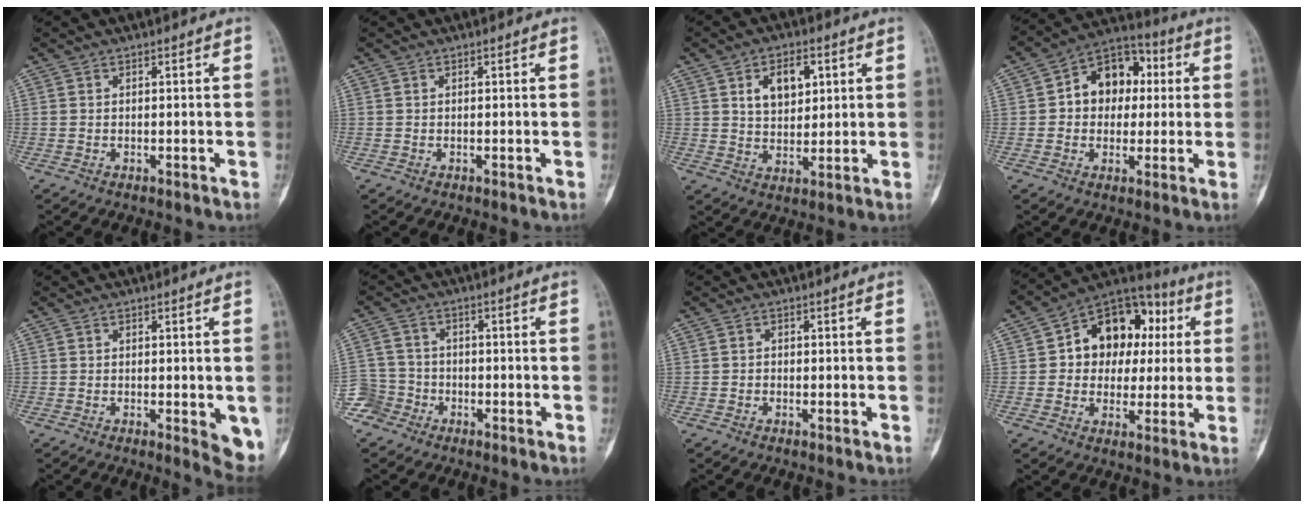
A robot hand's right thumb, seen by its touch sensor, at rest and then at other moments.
{"total": 0.0}
{"total": 8.4, "force": [2.9, 5.3, 5.9], "torque": [-0.065, -0.011, 0.051]}
{"total": 13.9, "force": [2.1, 10.5, 8.8], "torque": [-0.075, 0.023, 0.022]}
{"total": 5.2, "force": [-0.9, 1.8, 4.8], "torque": [-0.047, -0.011, -0.009]}
{"total": 5.6, "force": [-3.4, 4.4, 0.0], "torque": [0.024, 0.026, -0.076]}
{"total": 0.7, "force": [-0.3, 0.7, 0.2], "torque": [0.002, 0.003, -0.008]}
{"total": 16.4, "force": [2.9, 12.4, 10.4], "torque": [-0.083, 0.025, 0.037]}